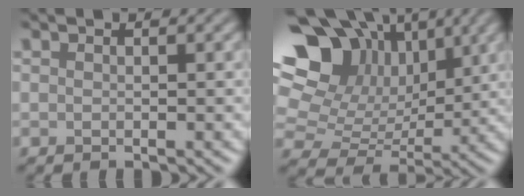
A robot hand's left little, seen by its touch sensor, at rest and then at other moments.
{"total": 14.3, "force": [5.6, 10.3, 8.1], "torque": [-0.171, 0.040, 0.098]}